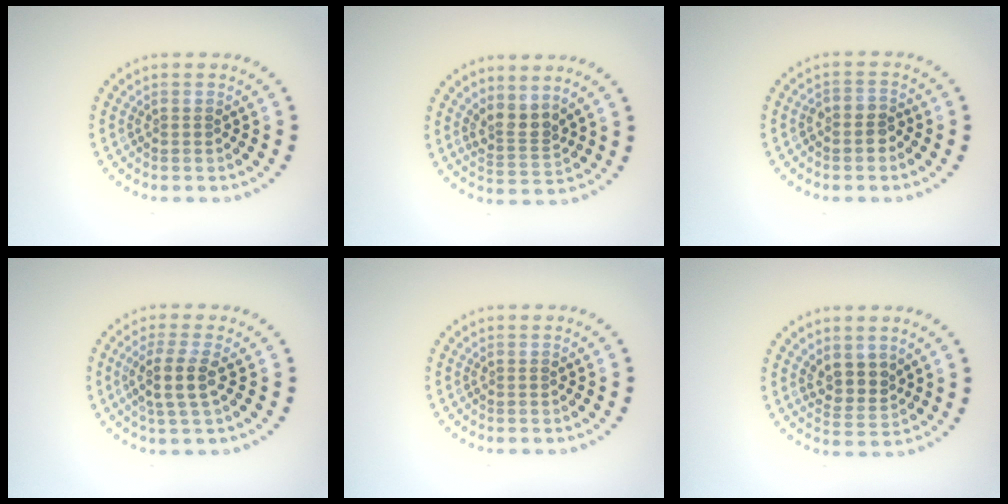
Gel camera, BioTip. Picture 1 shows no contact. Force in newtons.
{"total": 2.6, "press": 1.8, "slide": 1.9}
{"total": 1.9, "press": 1.7, "slide": 0.8}
{"total": 2.9, "press": 2.4, "slide": 1.6}
{"total": 0.0}
{"total": 2.6, "press": 2.2, "slide": 1.4}